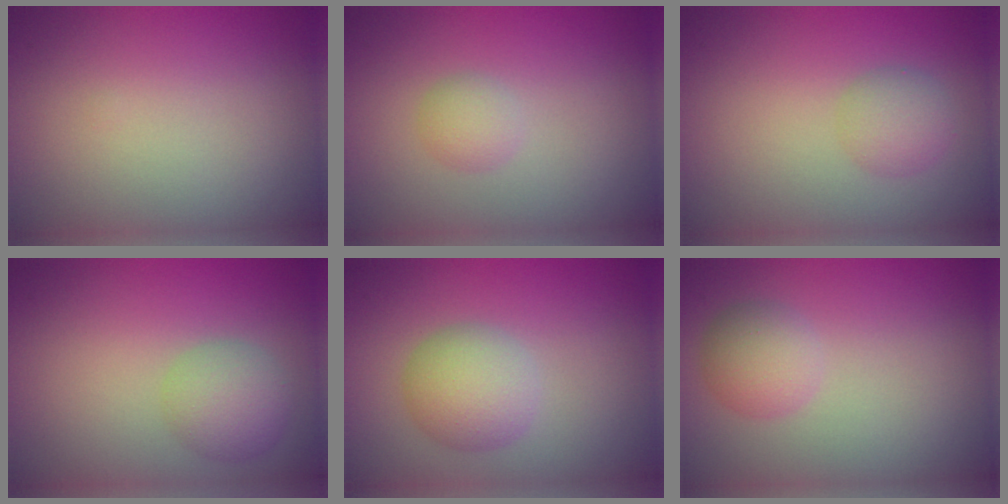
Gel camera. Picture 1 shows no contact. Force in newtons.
{"total": 1.5, "press": 1.5, "slide": 0.0}
{"total": 2.0, "press": 2.0, "slide": 0.1}
{"total": 2.9, "press": 2.8, "slide": 0.3}
{"total": 3.8, "press": 3.8, "slide": 0.1}
{"total": 2.6, "press": 2.6, "slide": 0.1}